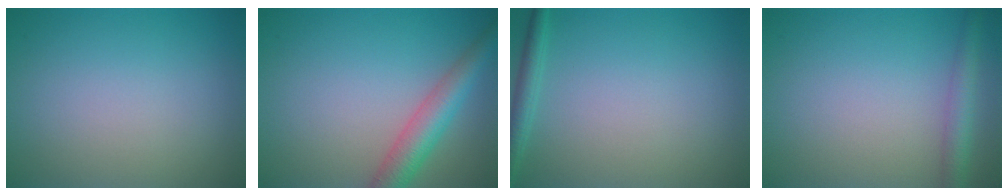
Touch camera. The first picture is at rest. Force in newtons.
{"total": 4.4, "press": 4.4, "slide": 0.1}
{"total": 1.6, "press": 1.6, "slide": 0.1}
{"total": 2.6, "press": 2.6, "slide": 0.1}